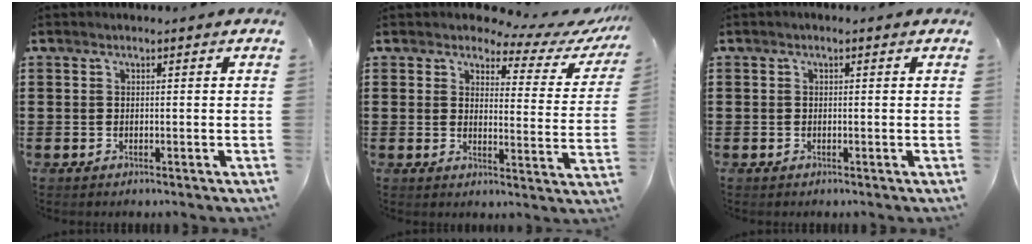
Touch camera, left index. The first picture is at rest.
{"total": 4.5, "force": [3.7, 1.7, 2.0], "torque": [-0.052, -0.017, 0.059]}
{"total": 0.5, "force": [-0.1, 0.5, 0.2], "torque": [-0.005, 0.002, -0.002]}